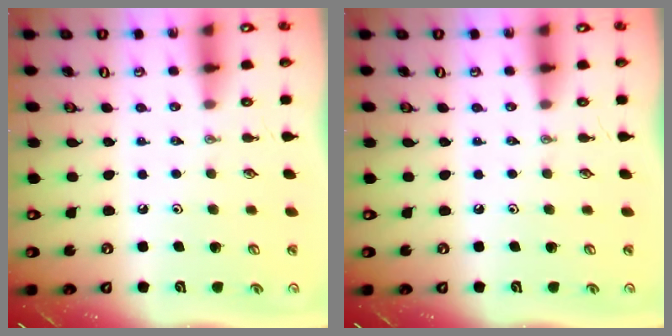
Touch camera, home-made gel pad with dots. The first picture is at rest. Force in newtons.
{"total": 0.0}